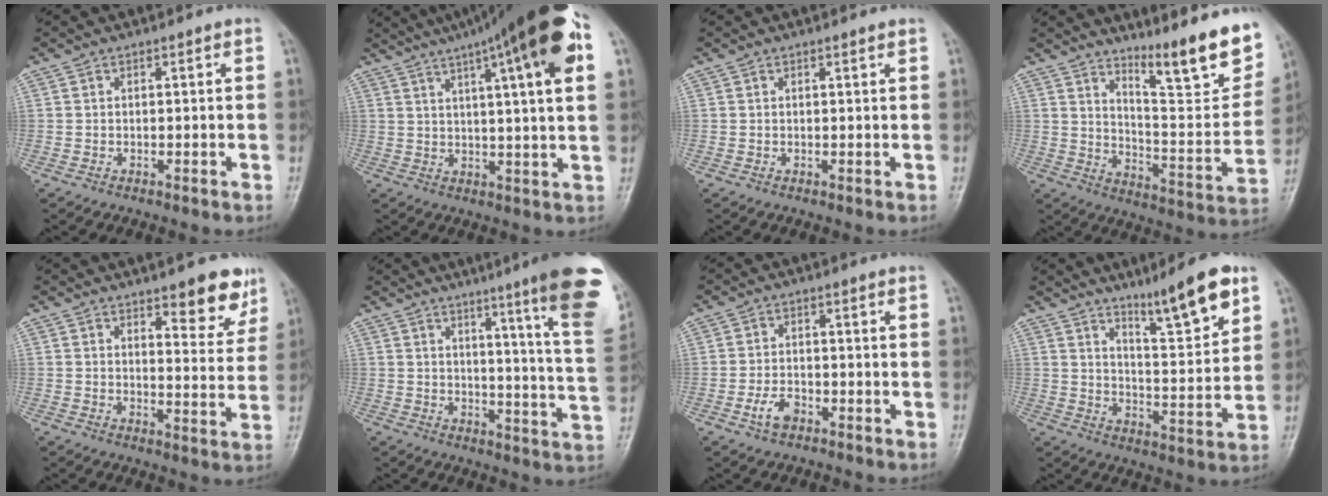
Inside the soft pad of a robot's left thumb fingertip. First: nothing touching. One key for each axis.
{"total": 20.9, "fx": 10.5, "fy": 2.9, "fz": 17.8, "tx": -0.266, "ty": 0.006, "tz": 0.144}
{"total": 0.8, "fx": 0.7, "fy": 0.0, "fz": 0.4, "tx": -0.006, "ty": -0.001, "tz": 0.010}
{"total": 17.7, "fx": 12.3, "fy": 3.6, "fz": 12.3, "tx": -0.132, "ty": -0.086, "tz": 0.196}
{"total": 8.7, "fx": 6.0, "fy": 3.2, "fz": 5.5, "tx": -0.037, "ty": -0.038, "tz": 0.079}
{"total": 19.3, "fx": 11.4, "fy": 0.6, "fz": 15.6, "tx": -0.180, "ty": -0.069, "tz": 0.134}
{"total": 3.6, "fx": -1.9, "fy": 2.1, "fz": 2.2, "tx": -0.042, "ty": 0.012, "tz": -0.035}
{"total": 12.0, "fx": 8.1, "fy": 1.9, "fz": 8.6, "tx": -0.121, "ty": -0.055, "tz": 0.135}